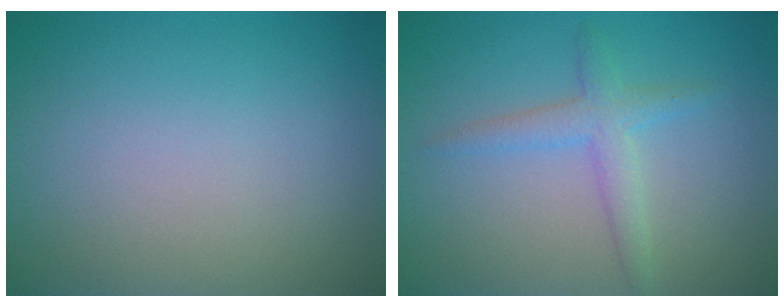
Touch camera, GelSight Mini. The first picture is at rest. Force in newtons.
{"total": 2.4, "press": 2.4, "slide": 0.2}